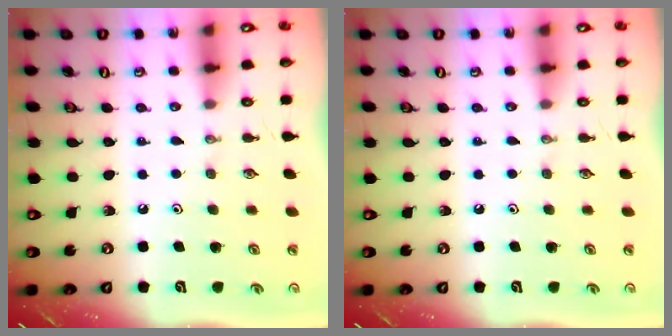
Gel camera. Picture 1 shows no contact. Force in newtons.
{"total": 0.0}